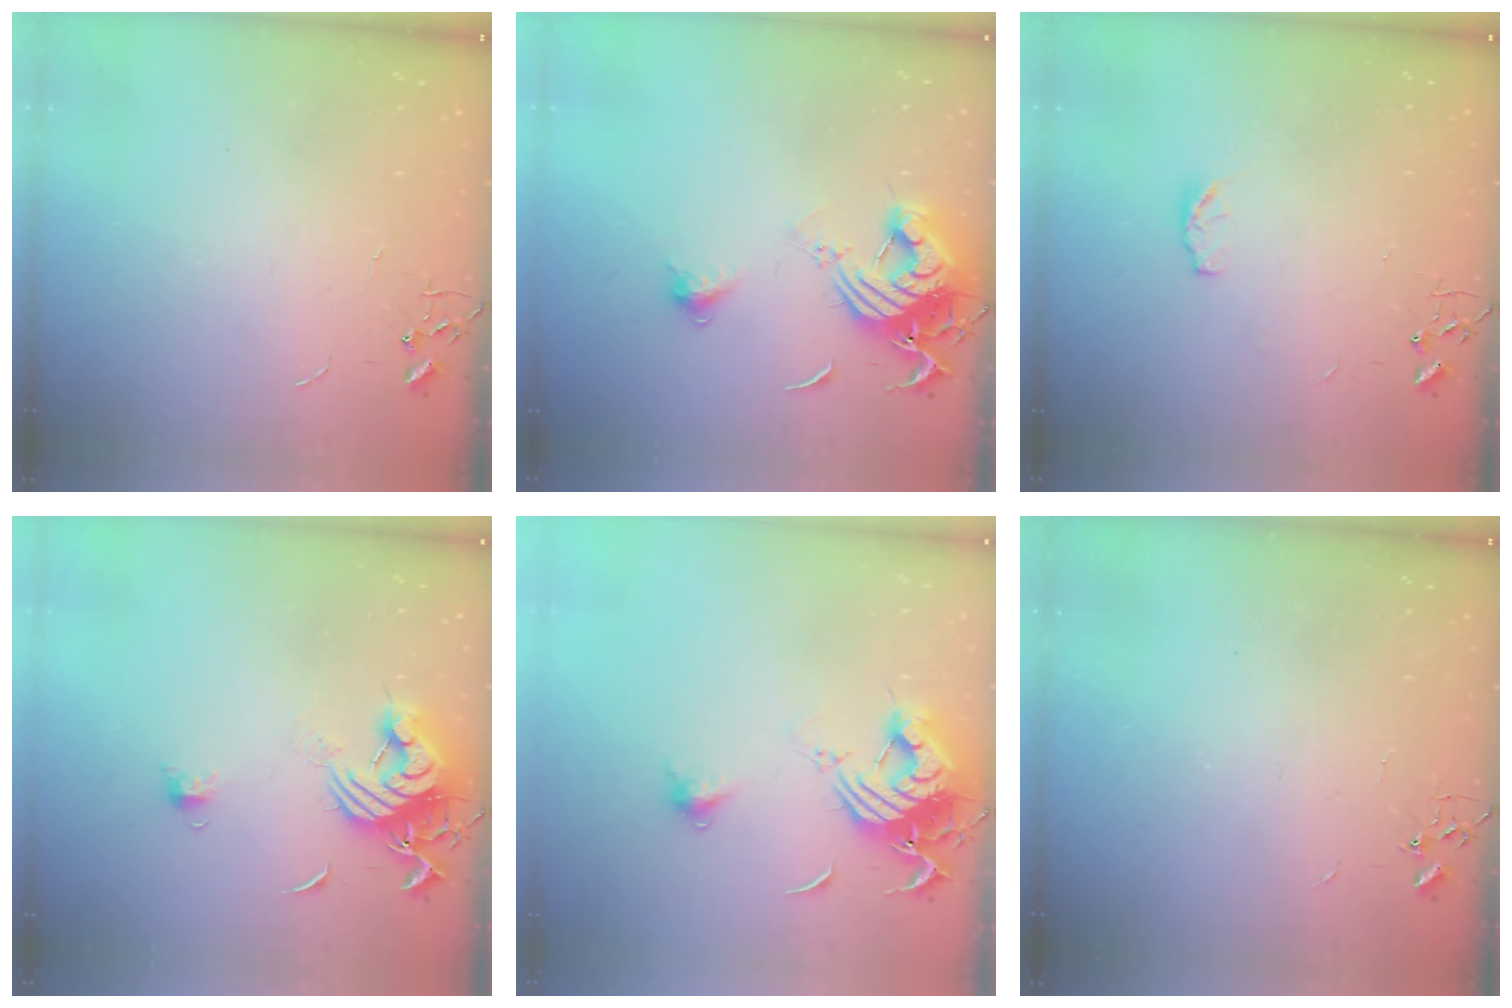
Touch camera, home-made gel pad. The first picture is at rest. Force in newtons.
{"total": 13.8, "press": 13.7, "slide": 1.5}
{"total": 4.5, "press": 4.4, "slide": 0.5}
{"total": 12.3, "press": 12.3, "slide": 1.3}
{"total": 14.3, "press": 14.2, "slide": 1.6}
{"total": 2.1, "press": 2.1, "slide": 0.4}